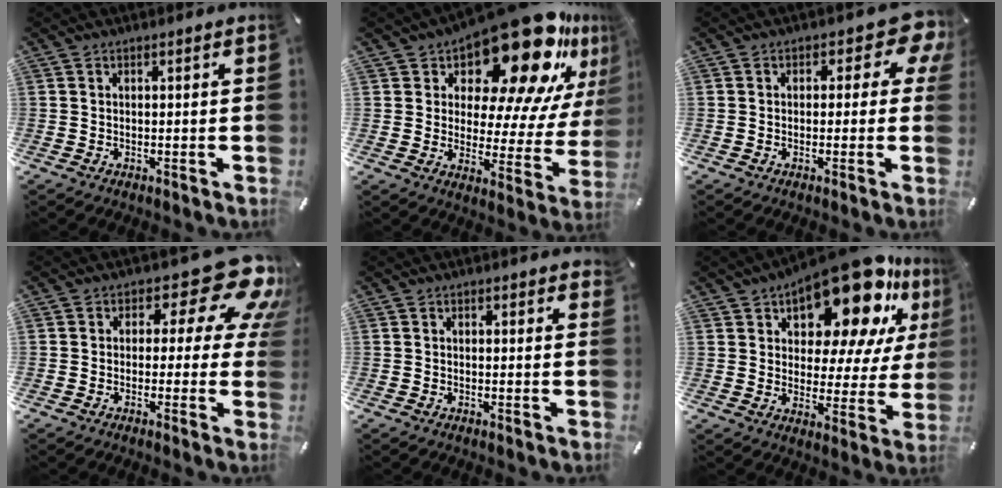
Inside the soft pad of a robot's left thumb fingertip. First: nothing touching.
{"total": 23.8, "force": [16.8, 9.4, 14.0], "torque": [-0.191, -0.137, 0.277]}
{"total": 8.0, "force": [2.0, 4.5, 6.3], "torque": [-0.071, -0.013, 0.029]}
{"total": 16.9, "force": [7.3, 8.2, 12.8], "torque": [-0.161, -0.043, 0.118]}
{"total": 0.8, "force": [0.5, 0.5, 0.4], "torque": [0.007, -0.006, 0.005]}
{"total": 20.7, "force": [14.6, 8.6, 11.9], "torque": [-0.174, -0.110, 0.241]}